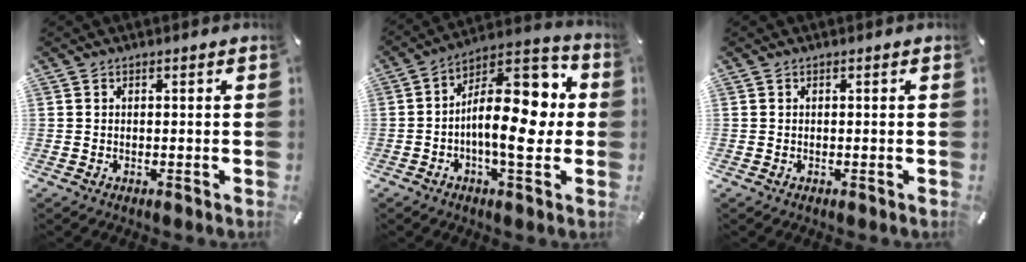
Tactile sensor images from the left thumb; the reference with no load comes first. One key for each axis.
{"total": 19.3, "fx": -0.2, "fy": 9.4, "fz": 16.9, "tx": -0.251, "ty": -0.010, "tz": 0.000}
{"total": 0.0}